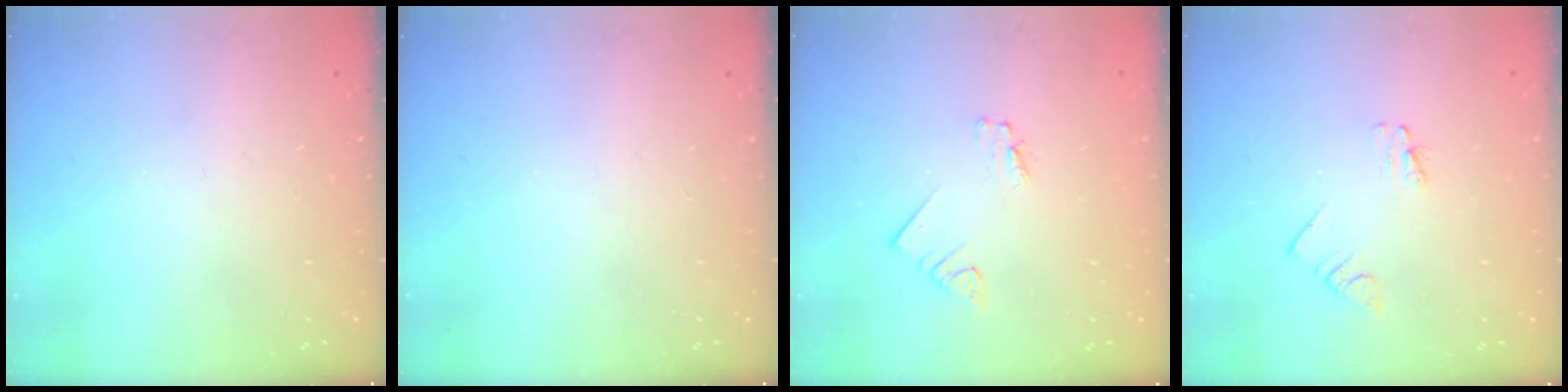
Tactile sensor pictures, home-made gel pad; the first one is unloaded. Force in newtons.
{"total": 0.0}
{"total": 1.8, "press": 1.7, "slide": 0.2}
{"total": 1.1, "press": 1.1, "slide": 0.0}